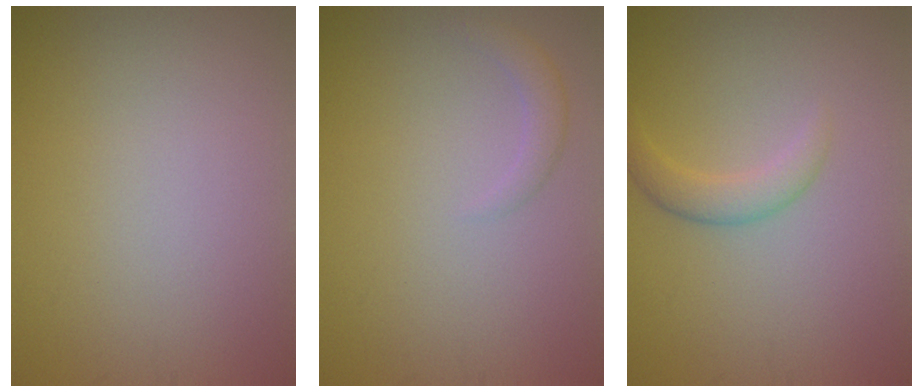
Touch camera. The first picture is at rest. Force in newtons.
{"total": 1.4, "press": 1.4, "slide": 0.1}
{"total": 2.1, "press": 2.1, "slide": 0.1}